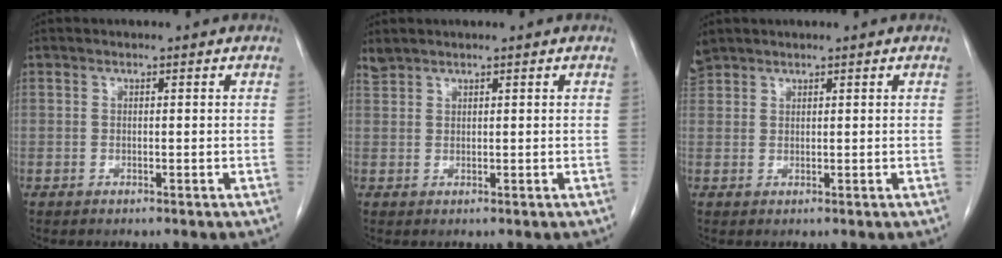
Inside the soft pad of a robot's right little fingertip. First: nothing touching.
{"total": 0.9, "force": [0.9, -0.1, -0.1], "torque": [-0.005, 0.006, 0.025]}
{"total": 2.5, "force": [2.1, 1.2, 0.3], "torque": [-0.016, 0.013, 0.046]}